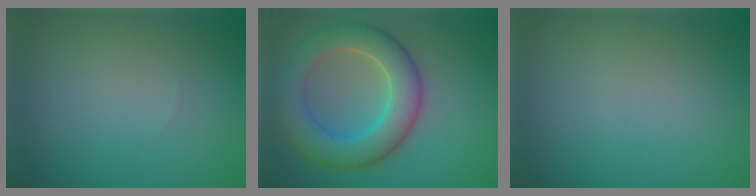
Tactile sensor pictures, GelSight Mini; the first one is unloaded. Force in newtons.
{"total": 7.5, "press": 7.5, "slide": 0.4}
{"total": 0.0}